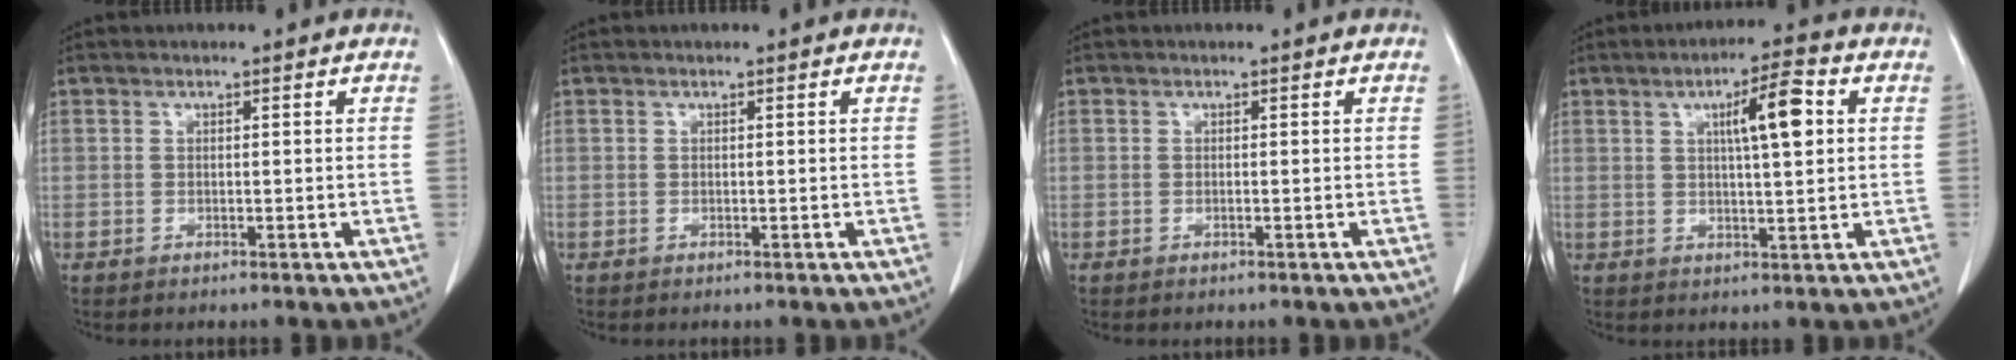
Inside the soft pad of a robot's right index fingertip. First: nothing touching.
{"total": 0.0}
{"total": 0.0}
{"total": 7.8, "force": [2.2, 1.1, 7.4], "torque": [-0.119, 0.010, 0.035]}